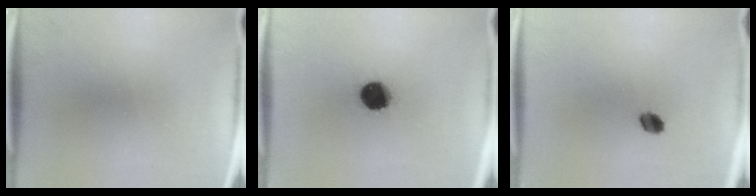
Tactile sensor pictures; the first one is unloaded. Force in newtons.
{"total": 11.7}
{"total": 3.2}